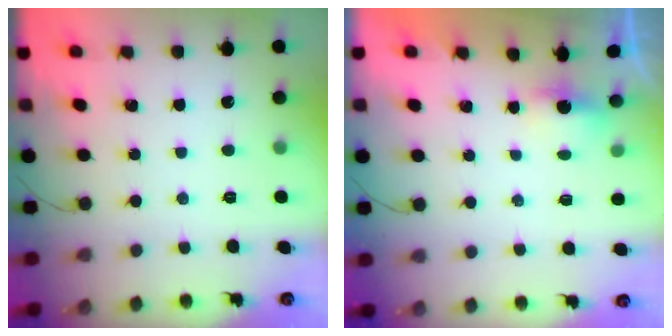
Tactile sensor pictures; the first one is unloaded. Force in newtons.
{"total": 2.7, "press": 2.6, "slide": 0.7}